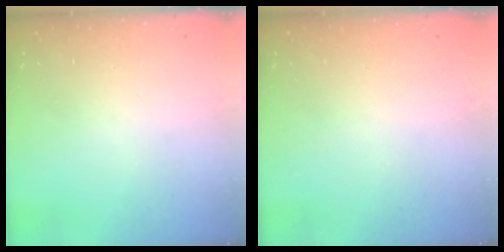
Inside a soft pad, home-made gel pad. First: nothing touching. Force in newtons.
{"total": 0.0}